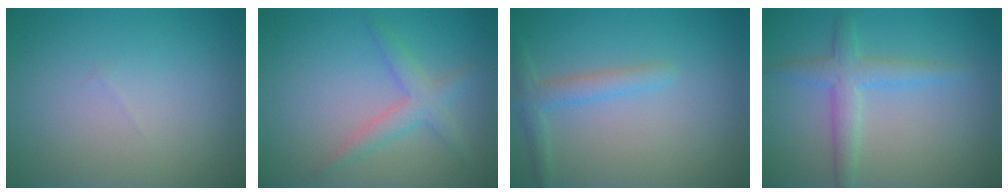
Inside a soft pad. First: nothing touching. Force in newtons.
{"total": 2.5, "press": 2.5, "slide": 0.2}
{"total": 2.1, "press": 2.1, "slide": 0.2}
{"total": 3.1, "press": 3.1, "slide": 0.0}